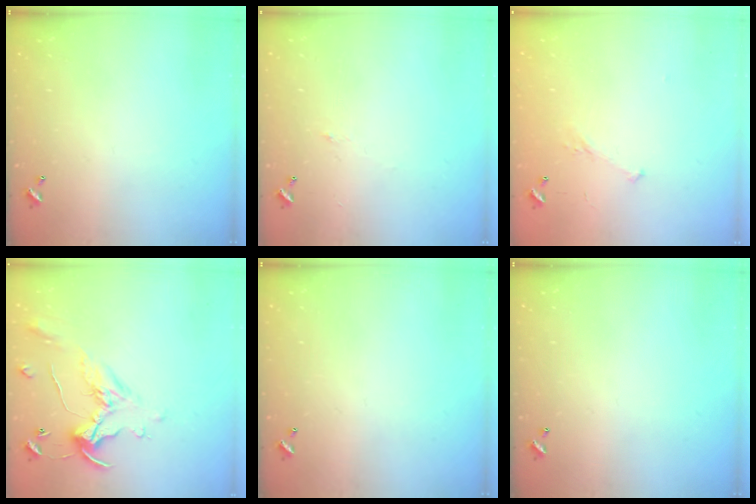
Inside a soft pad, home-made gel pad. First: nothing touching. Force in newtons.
{"total": 0.9, "press": 0.6, "slide": 0.6}
{"total": 4.2, "press": 4.0, "slide": 1.1}
{"total": 1.1, "press": 0.8, "slide": 0.9}
{"total": 0.0}
{"total": 0.0}